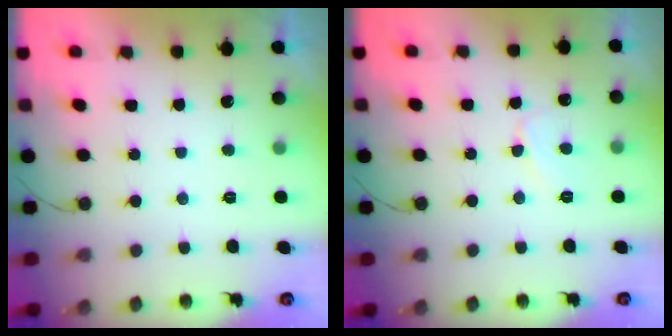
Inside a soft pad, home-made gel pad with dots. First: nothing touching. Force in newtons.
{"total": 4.9, "press": 4.8, "slide": 0.3}